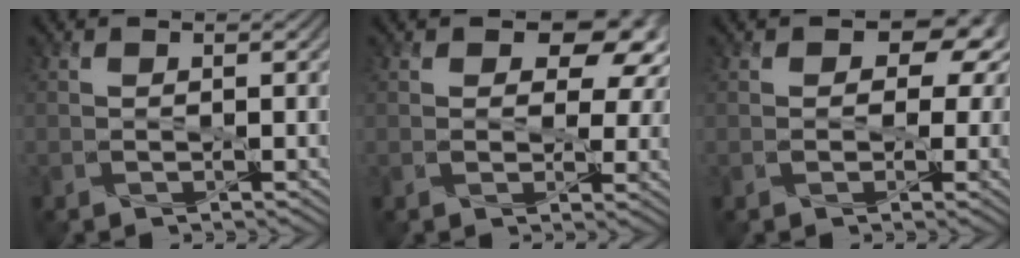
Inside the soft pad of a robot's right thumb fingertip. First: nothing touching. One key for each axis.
{"total": 9.2, "fx": 3.2, "fy": 5.8, "fz": 6.3, "tx": -0.080, "ty": 0.004, "tz": 0.048}
{"total": 6.5, "fx": 1.5, "fy": 4.9, "fz": 4.0, "tx": -0.041, "ty": 0.008, "tz": 0.012}